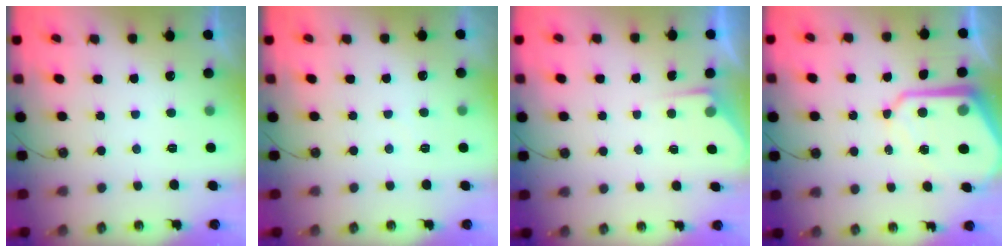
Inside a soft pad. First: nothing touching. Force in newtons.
{"total": 2.8, "press": 2.8, "slide": 0.4}
{"total": 4.1, "press": 4.0, "slide": 0.5}
{"total": 12.7, "press": 12.7, "slide": 1.1}